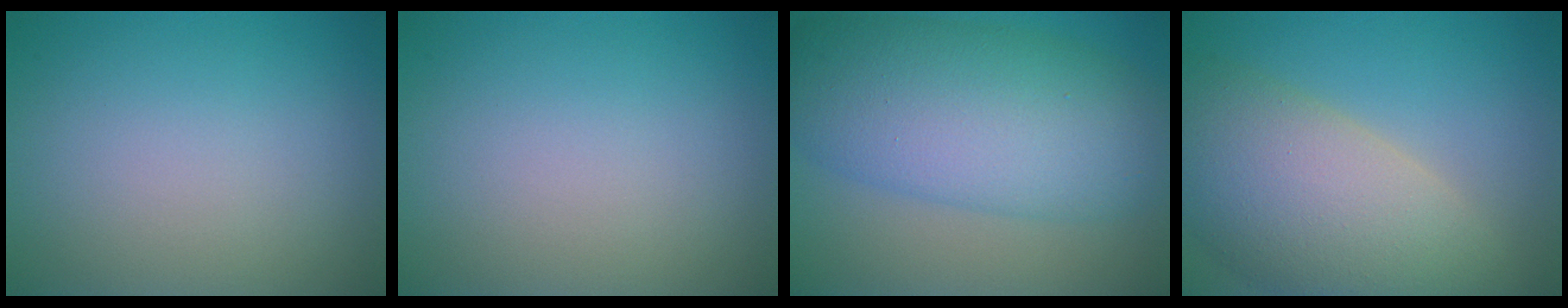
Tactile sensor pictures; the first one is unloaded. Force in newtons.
{"total": 0.0}
{"total": 10.4, "press": 10.4, "slide": 0.4}
{"total": 10.8, "press": 10.8, "slide": 0.9}